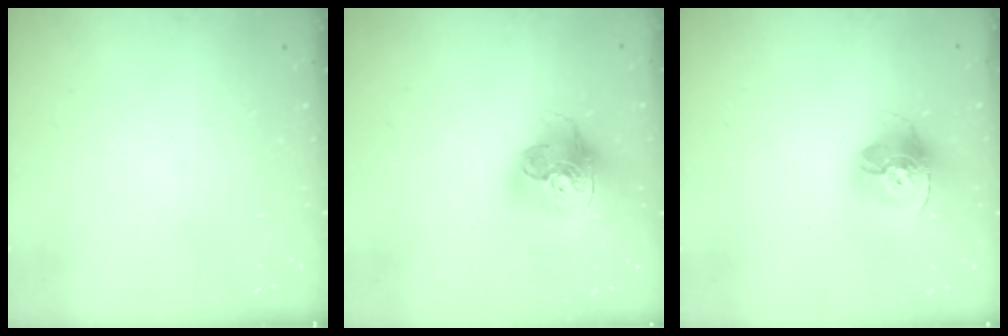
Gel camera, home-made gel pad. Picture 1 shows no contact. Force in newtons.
{"total": 16.7, "press": 16.6, "slide": 1.9}
{"total": 16.3, "press": 16.2, "slide": 1.5}